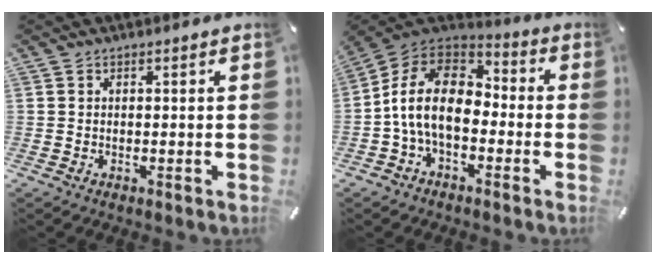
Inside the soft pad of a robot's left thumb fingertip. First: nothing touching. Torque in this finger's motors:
{"motor_torque": [1.69, 3.32, 1.57, 1.20, 0.26]}